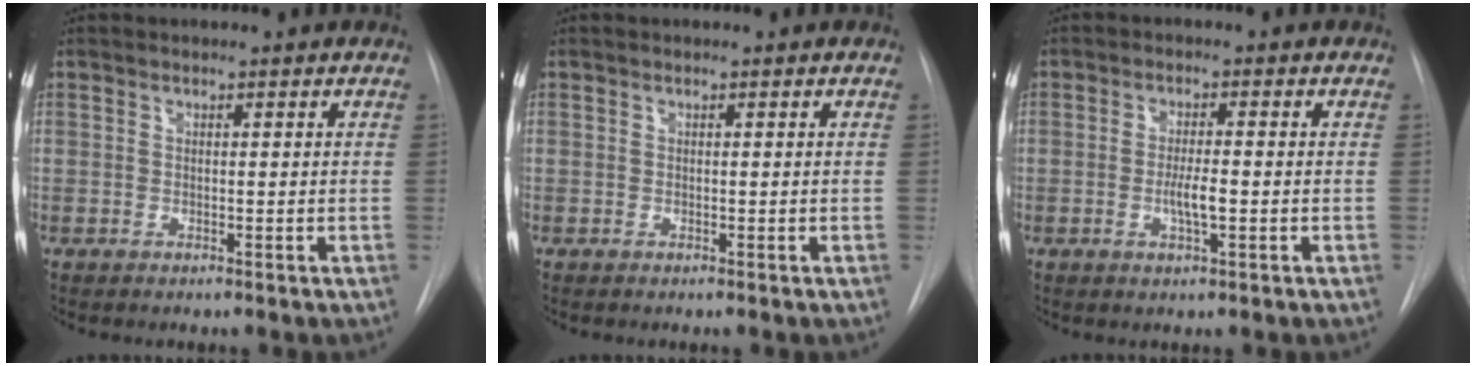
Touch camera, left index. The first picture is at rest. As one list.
[{"total": 0.0}, {"total": 3.4, "force": [-1.0, 0.4, 3.2], "torque": [-0.062, -0.004, -0.016]}]